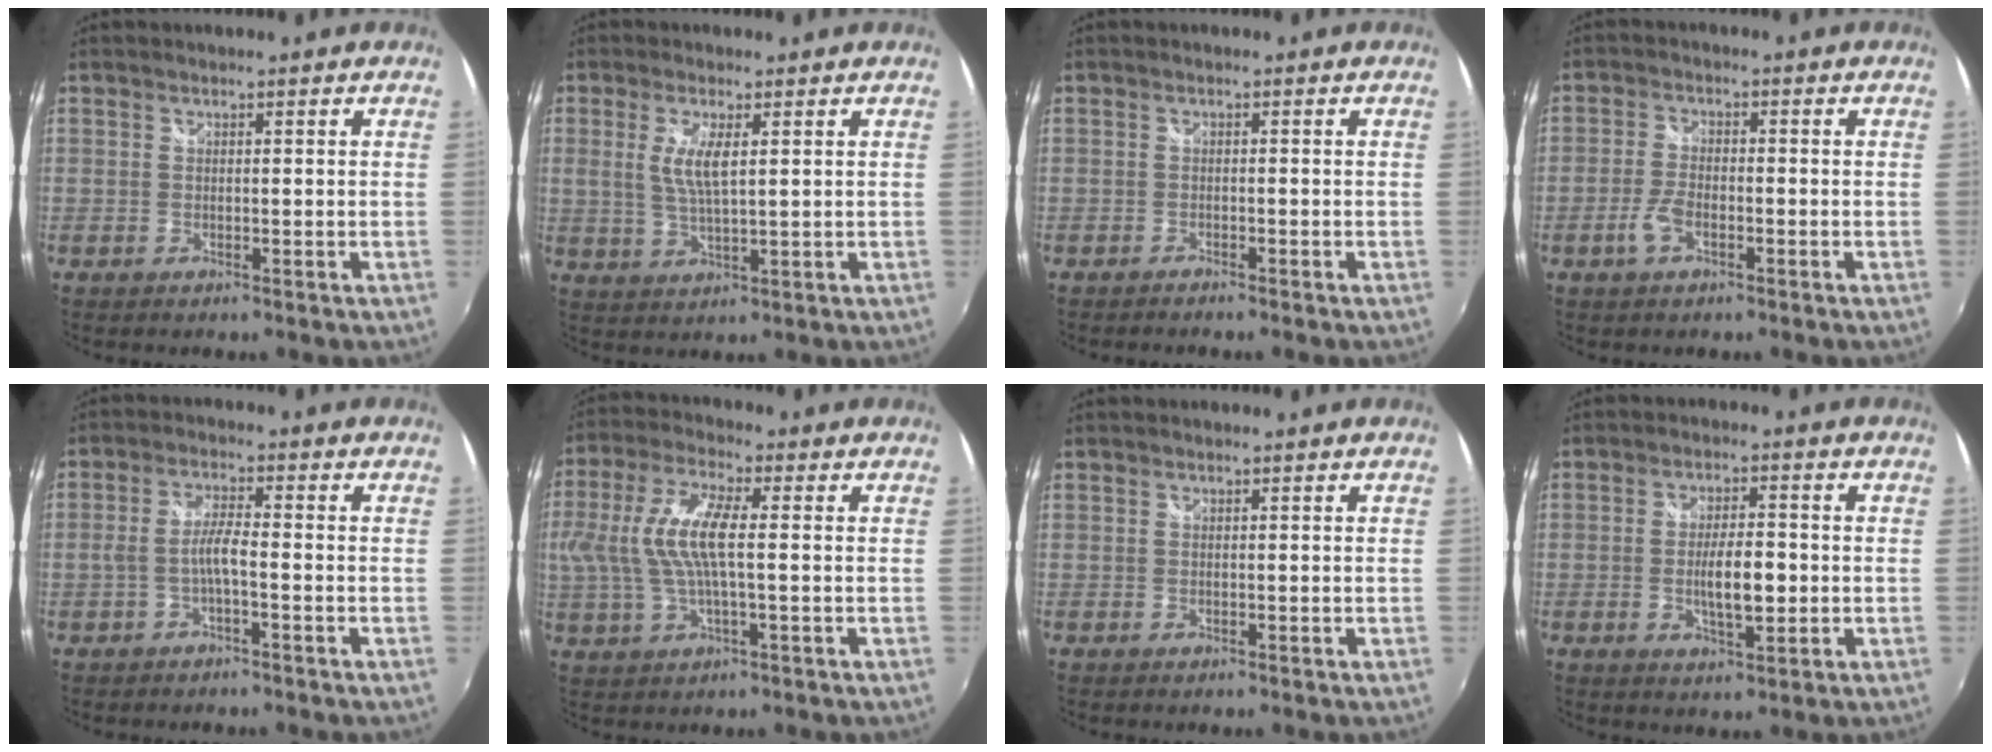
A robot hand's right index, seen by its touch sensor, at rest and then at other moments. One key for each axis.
{"total": 5.6, "fx": 1.4, "fy": 1.3, "fz": 5.2, "tx": -0.108, "ty": -0.005, "tz": 0.027}
{"total": 1.5, "fx": -1.3, "fy": 0.2, "fz": 0.5, "tx": -0.019, "ty": -0.007, "tz": -0.025}
{"total": 4.3, "fx": -2.0, "fy": 1.9, "fz": 3.3, "tx": -0.078, "ty": -0.001, "tz": -0.039}
{"total": 3.8, "fx": -1.5, "fy": 0.3, "fz": 3.5, "tx": -0.076, "ty": 0.006, "tz": -0.027}
{"total": 12.0, "fx": 0.6, "fy": 3.6, "fz": 11.5, "tx": -0.230, "ty": 0.006, "tz": 0.011}
{"total": 0.0}
{"total": 6.9, "fx": -1.0, "fy": 2.2, "fz": 6.4, "tx": -0.118, "ty": -0.004, "tz": -0.015}